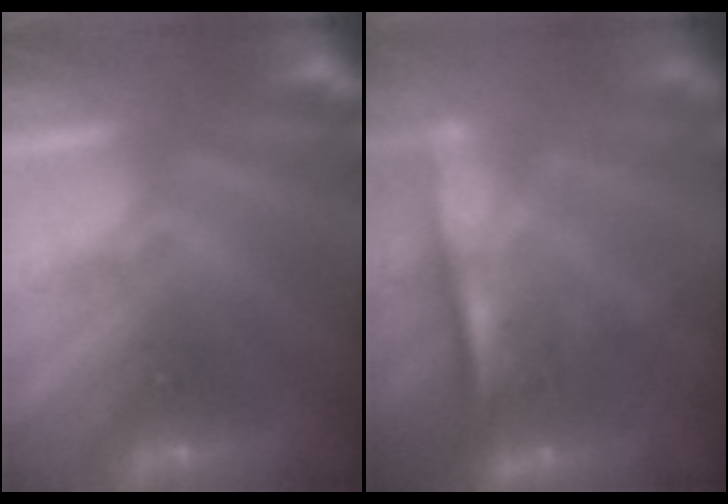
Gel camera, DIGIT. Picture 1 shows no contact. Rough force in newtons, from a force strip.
{"total": 6.7}